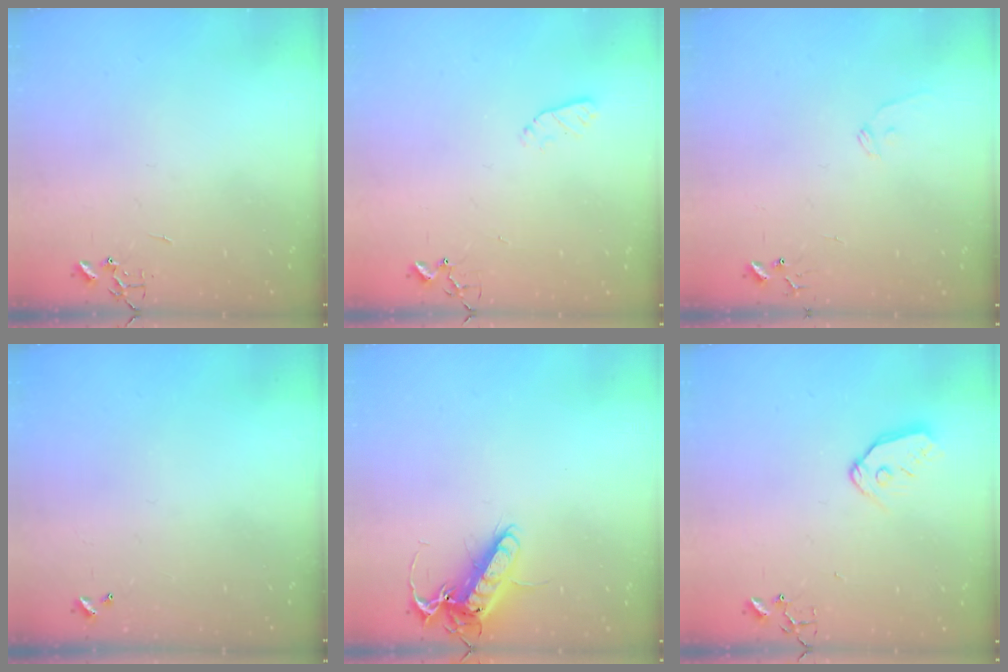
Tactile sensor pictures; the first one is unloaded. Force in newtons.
{"total": 3.5, "press": 3.4, "slide": 0.5}
{"total": 6.6, "press": 6.6, "slide": 0.6}
{"total": 0.0}
{"total": 14.4, "press": 14.2, "slide": 2.2}
{"total": 9.0, "press": 8.9, "slide": 0.9}